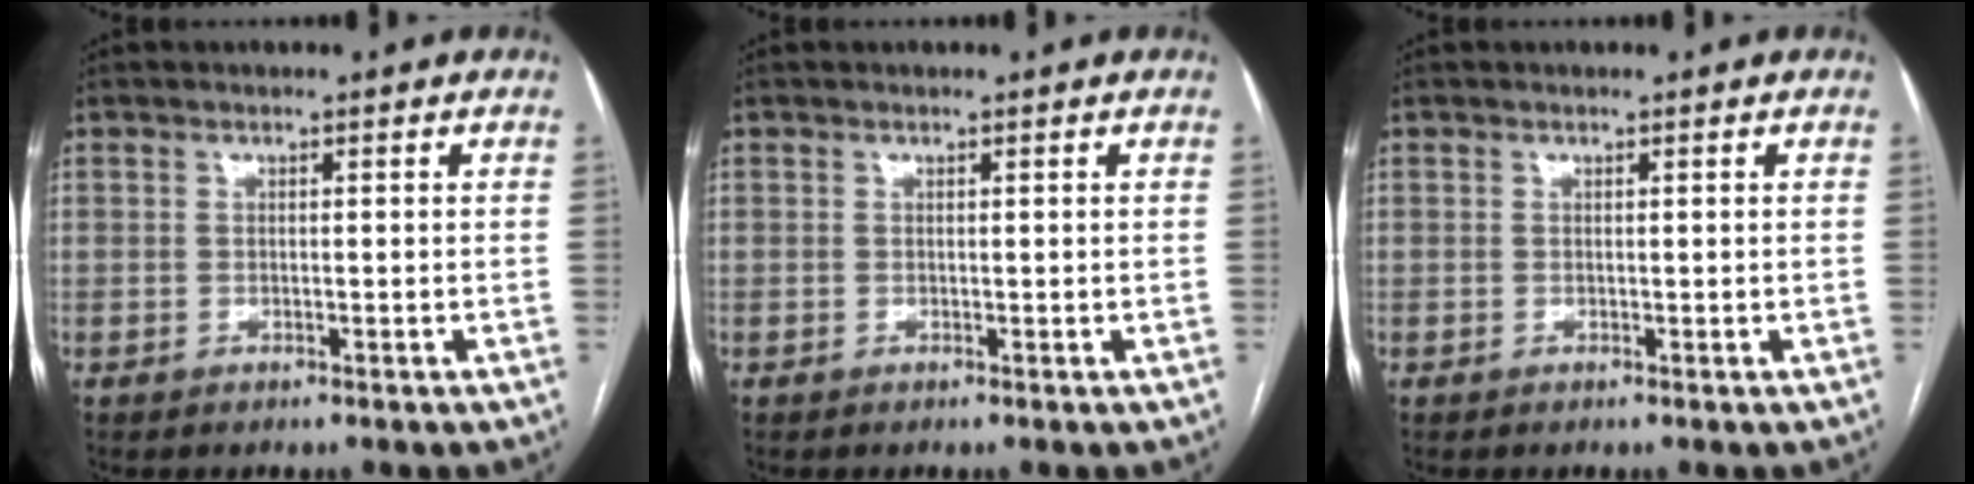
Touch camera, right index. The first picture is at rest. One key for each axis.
{"total": 0.0}
{"total": 0.0}